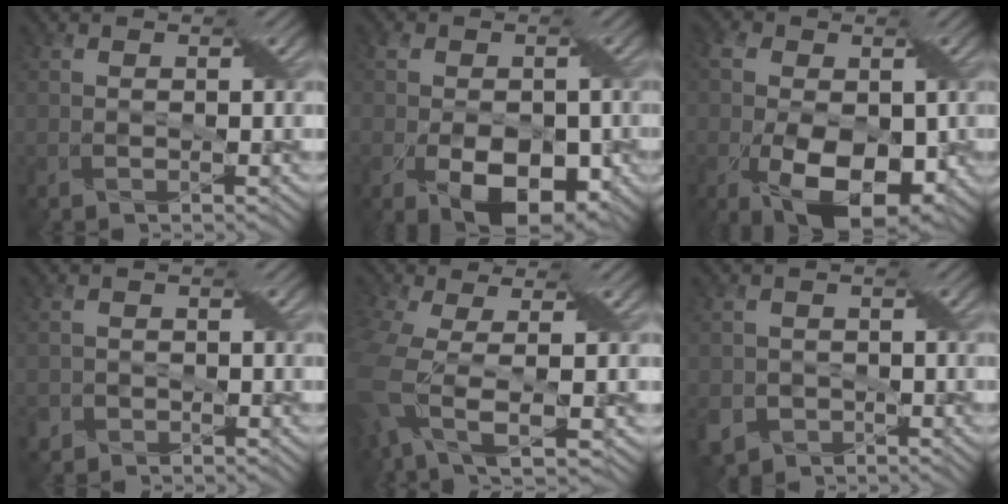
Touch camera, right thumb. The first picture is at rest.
{"total": 8.6, "force": [-2.4, 5.4, 6.2], "torque": [-0.129, -0.030, -0.031]}
{"total": 11.3, "force": [-2.4, 7.1, 8.4], "torque": [-0.176, -0.029, -0.034]}
{"total": 1.8, "force": [-1.2, 1.4, 0.2], "torque": [-0.007, -0.001, -0.024]}
{"total": 8.5, "force": [-1.7, 3.2, 7.7], "torque": [-0.193, -0.020, -0.029]}
{"total": 4.5, "force": [-2.2, 3.6, 1.3], "torque": [-0.030, -0.005, -0.040]}